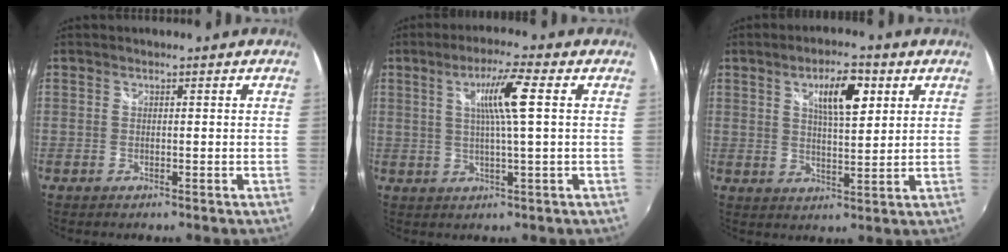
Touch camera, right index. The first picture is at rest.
{"total": 7.4, "force": [1.8, -0.4, 7.2], "torque": [-0.126, 0.003, 0.032]}
{"total": 8.3, "force": [3.5, 2.6, 7.0], "torque": [-0.114, 0.009, 0.058]}